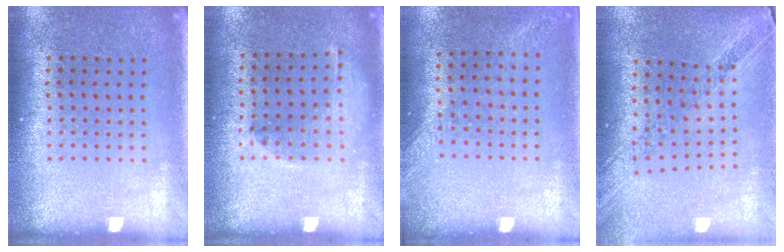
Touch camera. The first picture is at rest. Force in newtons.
{"total": 1.0, "press": 1.0, "slide": 0.1}
{"total": 1.3, "press": 1.0, "slide": 0.8}
{"total": 1.1, "press": 1.1, "slide": 0.1}